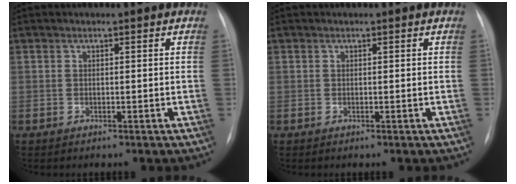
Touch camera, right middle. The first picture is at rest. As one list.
[{"total": 0.0}]